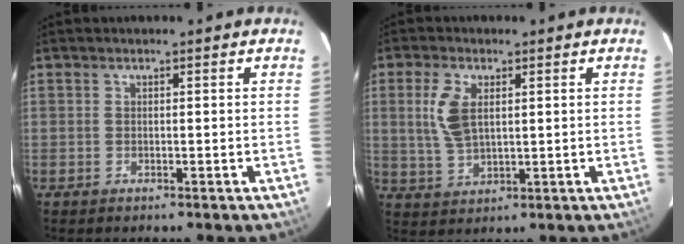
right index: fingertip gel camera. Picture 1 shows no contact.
{"total": 7.2, "force": [1.9, 3.7, 5.9], "torque": [-0.125, 0.003, 0.042]}